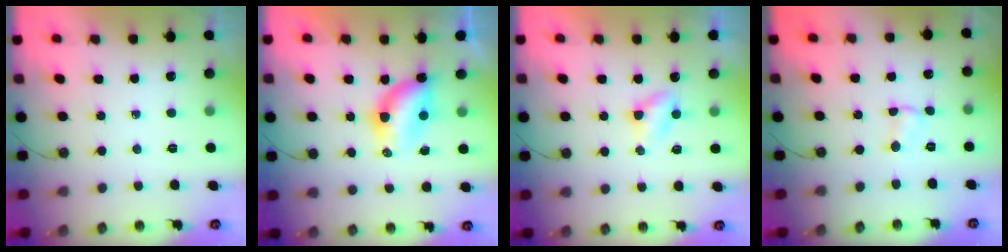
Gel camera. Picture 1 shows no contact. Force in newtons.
{"total": 5.8, "press": 5.8, "slide": 0.4}
{"total": 3.3, "press": 3.3, "slide": 0.4}
{"total": 1.0, "press": 0.9, "slide": 0.5}